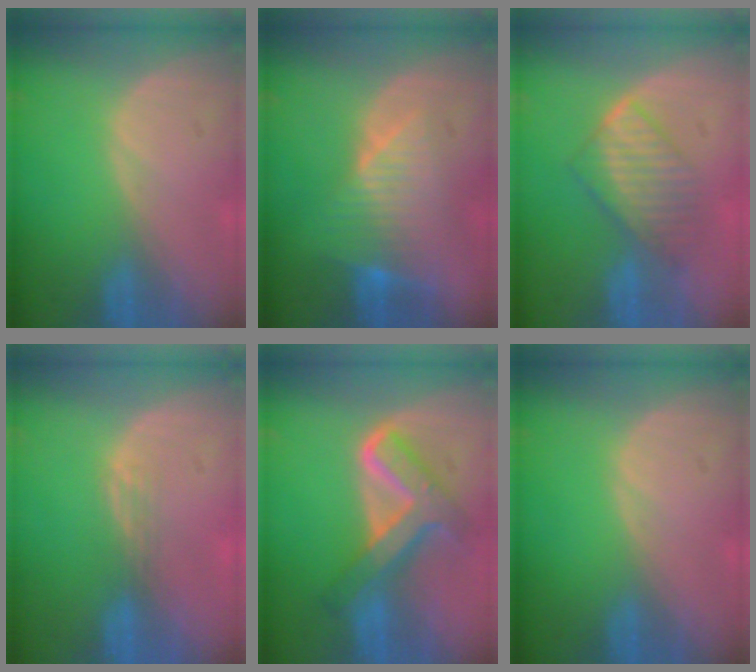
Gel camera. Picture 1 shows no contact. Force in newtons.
{"total": 8.0, "press": 6.9, "slide": 4.0}
{"total": 6.3, "press": 6.2, "slide": 1.5}
{"total": 1.8, "press": 1.3, "slide": 1.2}
{"total": 8.2, "press": 8.2, "slide": 0.6}
{"total": 0.0}